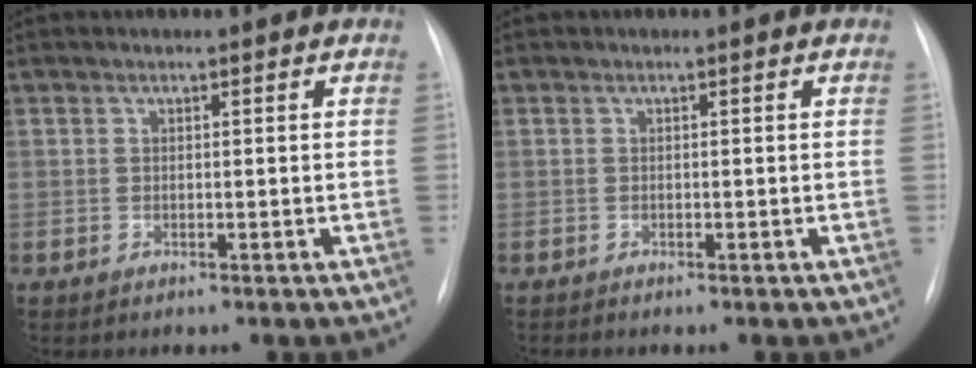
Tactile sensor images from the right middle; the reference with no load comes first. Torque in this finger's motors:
{"motor_torque": [-1.02, -0.38, 0.01, 0.02]}